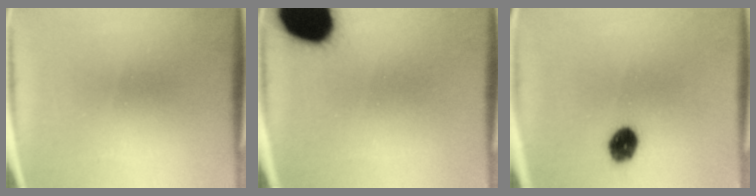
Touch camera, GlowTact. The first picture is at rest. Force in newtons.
{"total": 19.8}
{"total": 6.0}